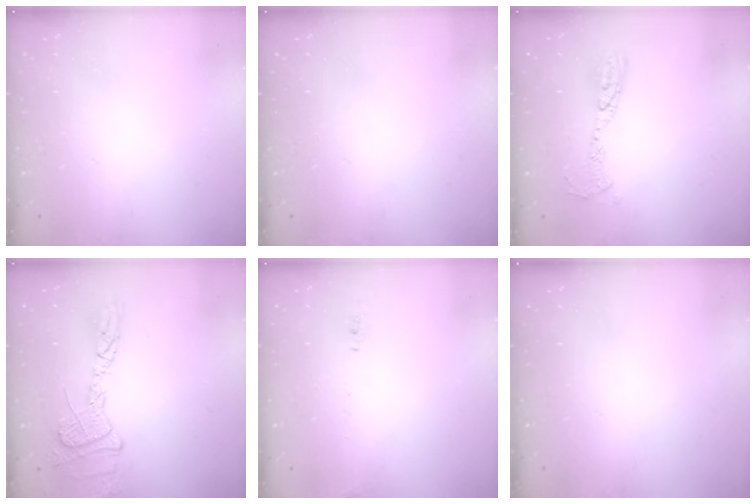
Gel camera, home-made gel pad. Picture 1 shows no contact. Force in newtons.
{"total": 2.3, "press": 2.2, "slide": 0.8}
{"total": 10.6, "press": 10.6, "slide": 0.9}
{"total": 15.6, "press": 15.6, "slide": 1.3}
{"total": 6.1, "press": 6.0, "slide": 0.9}
{"total": 0.0}